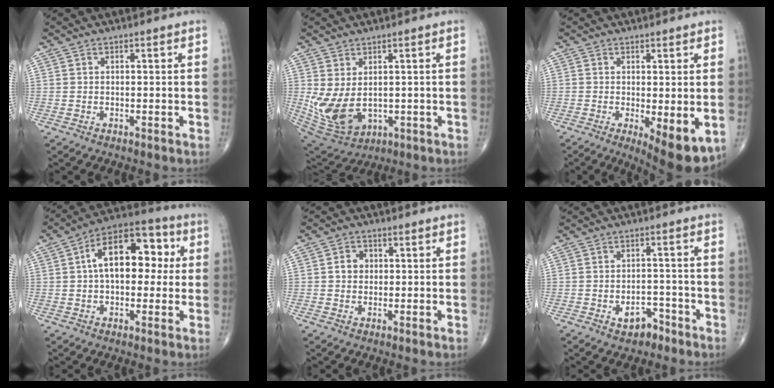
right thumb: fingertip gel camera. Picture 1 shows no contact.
{"total": 9.9, "force": [0.0, 6.3, 7.7], "torque": [-0.151, -0.012, 0.024]}
{"total": 8.7, "force": [-2.2, 2.7, 7.9], "torque": [-0.109, -0.024, -0.027]}
{"total": 15.8, "force": [2.5, 9.2, 12.6], "torque": [-0.165, 0.034, 0.028]}
{"total": 3.2, "force": [0.3, 2.8, 1.5], "torque": [-0.010, 0.006, 0.001]}
{"total": 4.6, "force": [-2.7, 2.9, 2.3], "torque": [-0.016, 0.025, -0.037]}